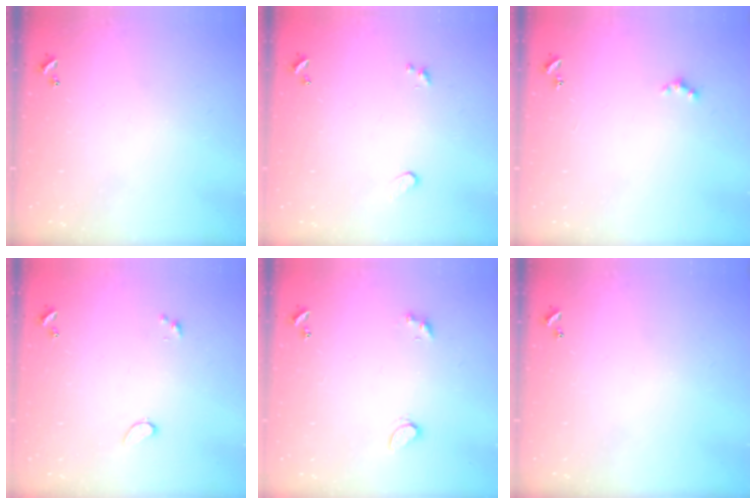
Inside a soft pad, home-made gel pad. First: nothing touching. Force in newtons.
{"total": 0.6, "press": 0.3, "slide": 0.5}
{"total": 0.7, "press": 0.6, "slide": 0.4}
{"total": 0.6, "press": 0.0, "slide": 0.6}
{"total": 2.7, "press": 2.1, "slide": 1.6}
{"total": 0.0}